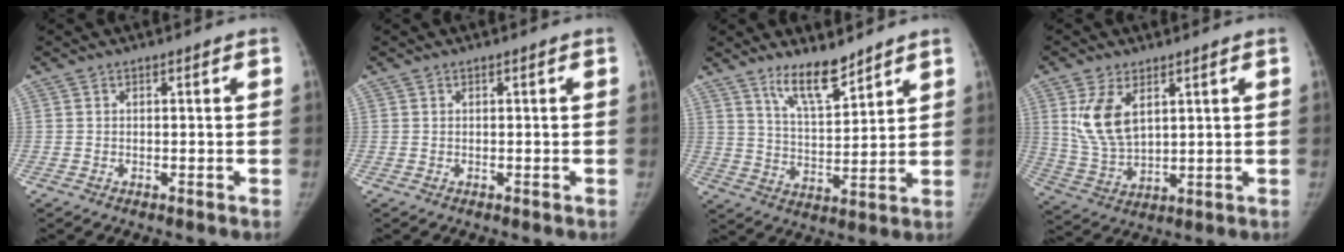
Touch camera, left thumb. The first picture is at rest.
{"total": 0.0}
{"total": 9.0, "force": [7.0, 2.4, 5.1], "torque": [-0.071, -0.057, 0.132]}
{"total": 9.7, "force": [3.8, 5.3, 7.3], "torque": [-0.130, -0.015, 0.086]}